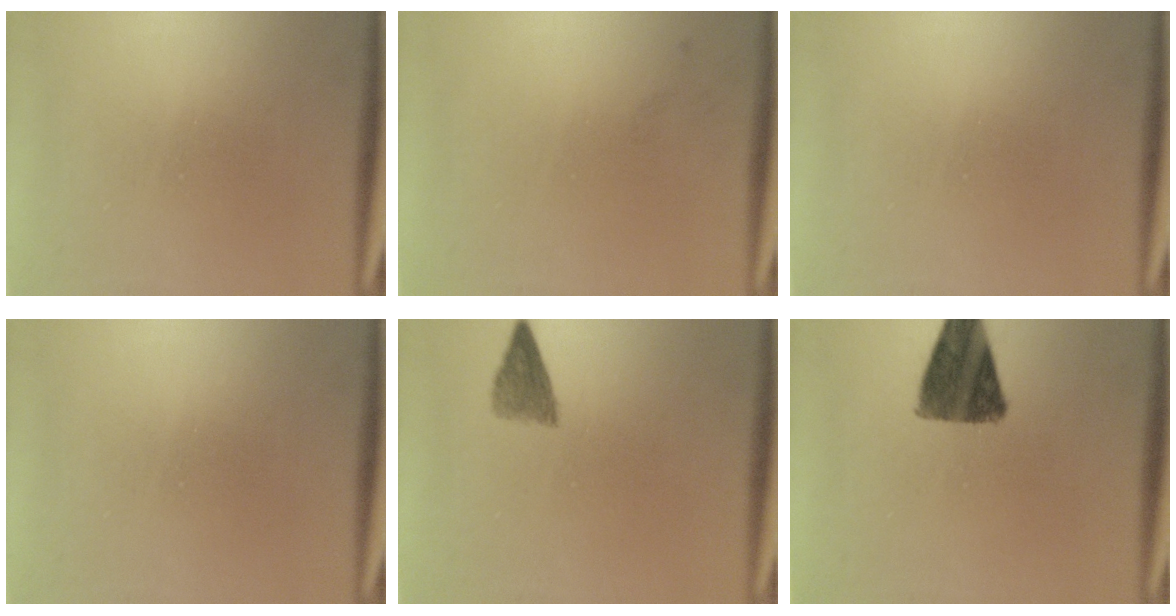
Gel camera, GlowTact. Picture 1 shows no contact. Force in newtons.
{"total": 1.1}
{"total": 0.0}
{"total": 0.0}
{"total": 3.0}
{"total": 10.7}